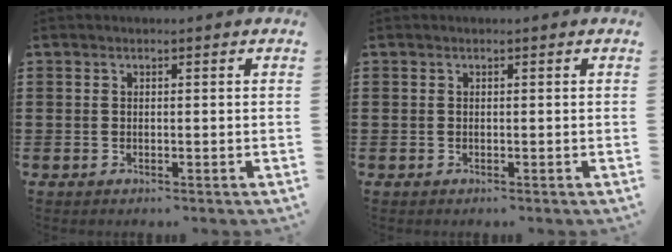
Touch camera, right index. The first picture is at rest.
{"total": 0.0}